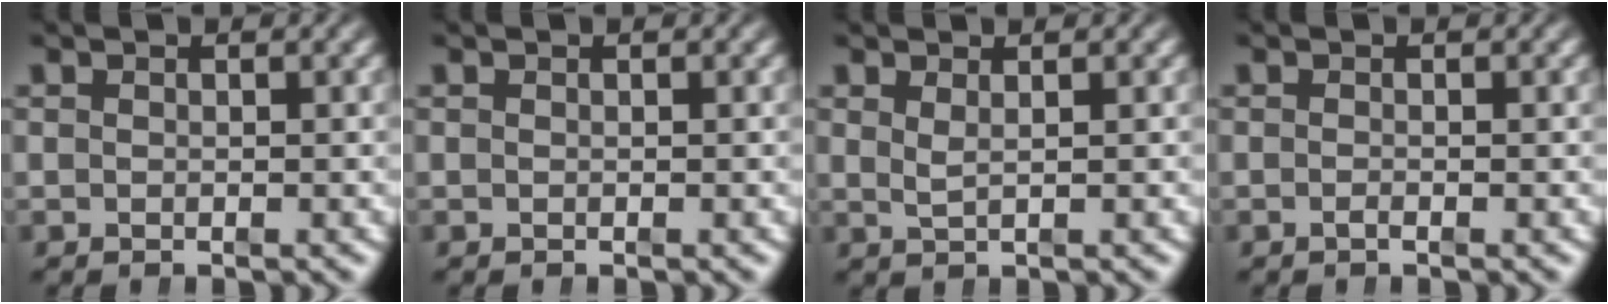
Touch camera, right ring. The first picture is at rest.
{"total": 0.0}
{"total": 1.1, "force": [0.8, -0.5, 0.7], "torque": [-0.016, -0.009, 0.025]}
{"total": 0.5, "force": [-0.5, 0.0, 0.3], "torque": [-0.005, -0.001, -0.010]}